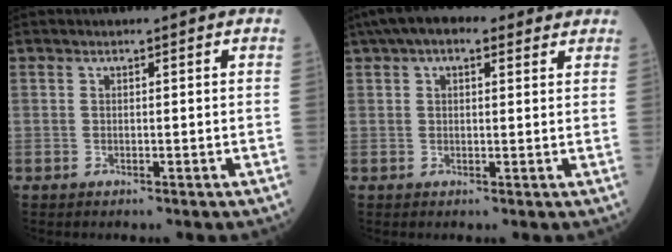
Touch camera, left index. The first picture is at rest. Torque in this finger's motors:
{"motor_torque": [0.24, -1.49, -0.19, 0.15]}